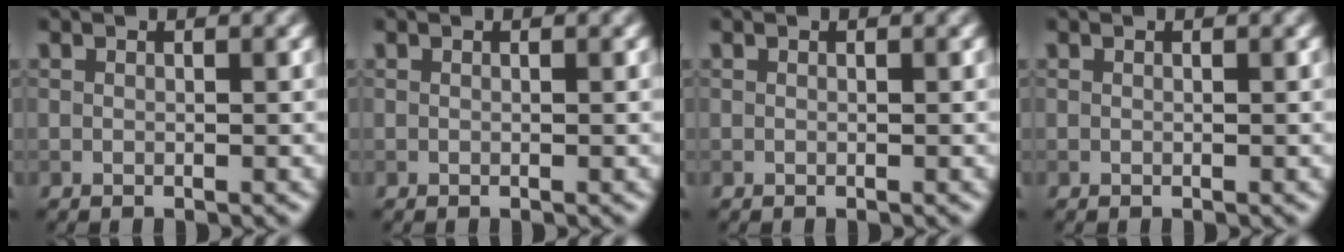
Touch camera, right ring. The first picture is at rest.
{"total": 0.0}
{"total": 0.0}
{"total": 0.0}